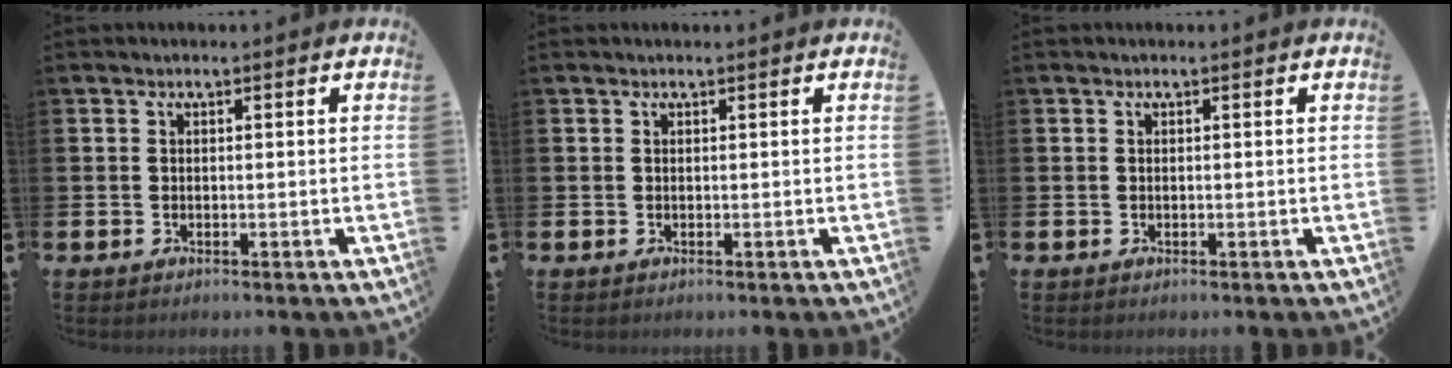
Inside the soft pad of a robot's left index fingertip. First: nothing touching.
{"total": 0.0}
{"total": 0.0}